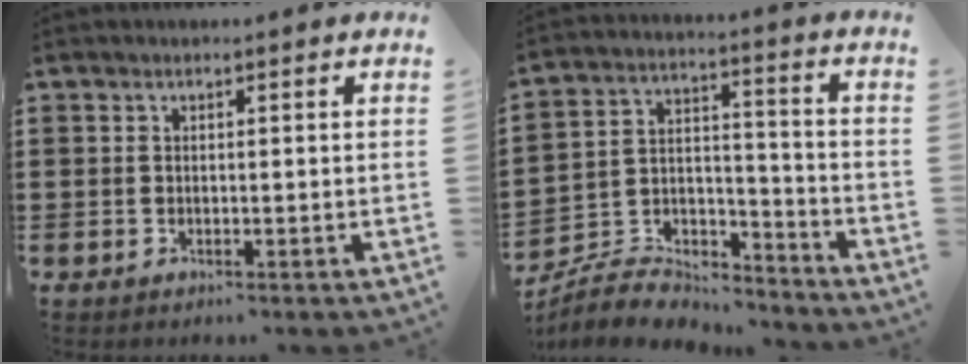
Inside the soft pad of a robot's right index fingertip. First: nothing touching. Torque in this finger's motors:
{"motor_torque": [-1.60, -0.54, -0.70, -0.21]}